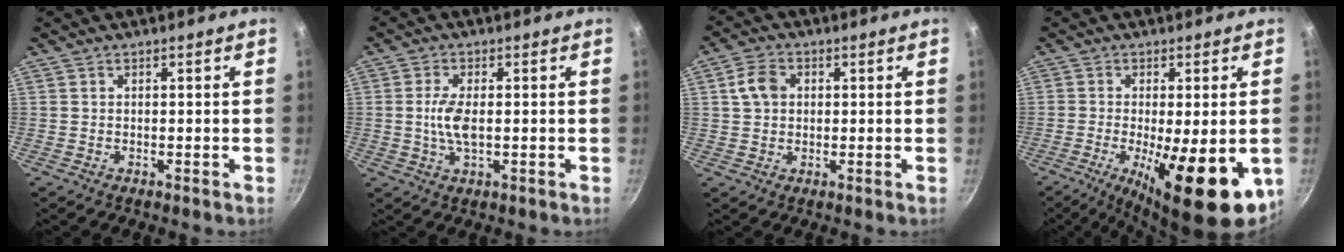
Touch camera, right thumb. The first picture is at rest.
{"total": 5.3, "force": [-0.1, 2.2, 4.8], "torque": [-0.106, -0.001, -0.003]}
{"total": 5.3, "force": [1.0, 4.1, 3.2], "torque": [-0.047, 0.008, 0.012]}
{"total": 17.2, "force": [-4.8, 5.4, 15.6], "torque": [-0.222, -0.014, -0.061]}